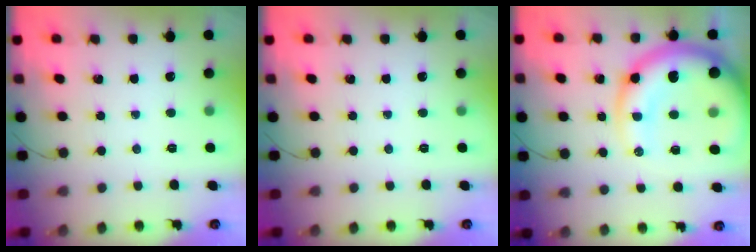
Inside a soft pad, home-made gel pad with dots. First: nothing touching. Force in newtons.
{"total": 0.0}
{"total": 20.8, "press": 20.2, "slide": 5.0}